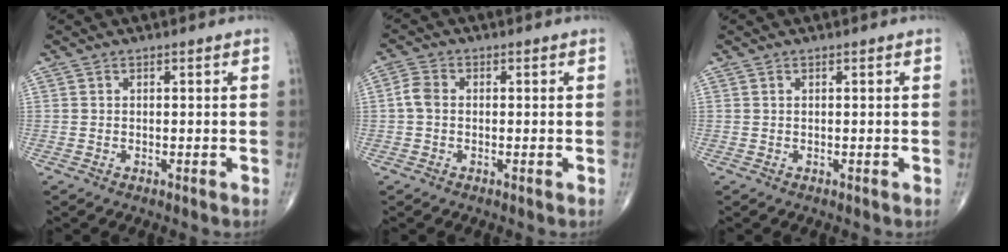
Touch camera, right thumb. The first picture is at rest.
{"total": 3.0, "force": [-0.2, 2.2, 2.0], "torque": [-0.042, 0.008, -0.010]}
{"total": 0.0}